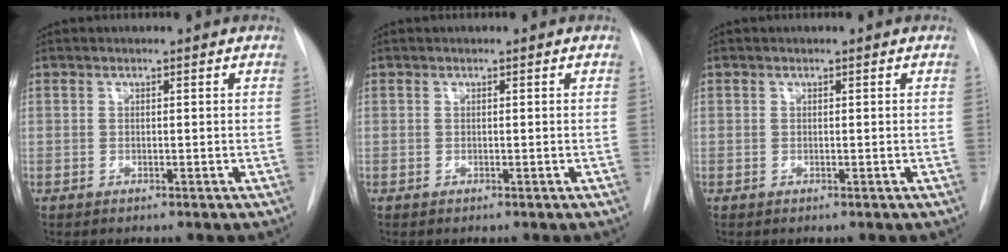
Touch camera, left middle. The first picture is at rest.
{"total": 0.0}
{"total": 0.0}